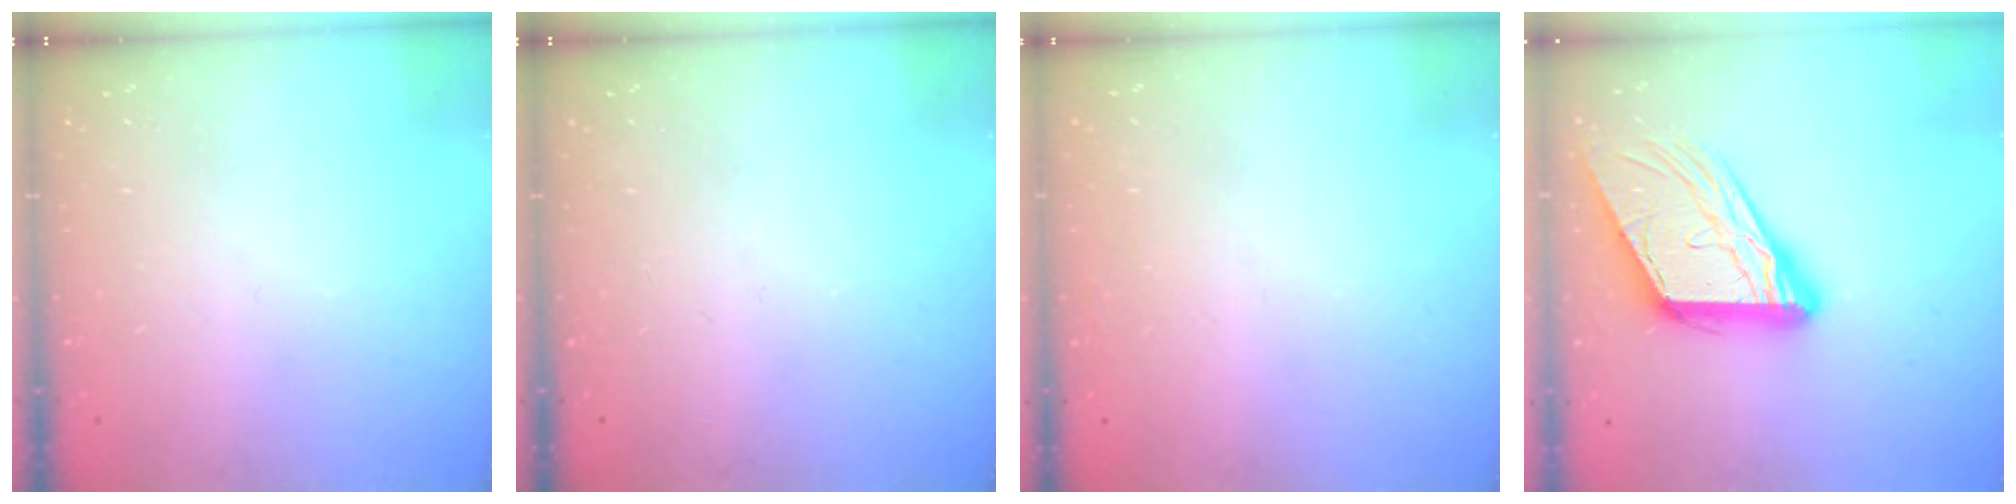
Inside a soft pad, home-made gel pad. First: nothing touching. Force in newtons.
{"total": 0.0}
{"total": 1.4, "press": 1.3, "slide": 0.2}
{"total": 14.9, "press": 14.8, "slide": 1.5}